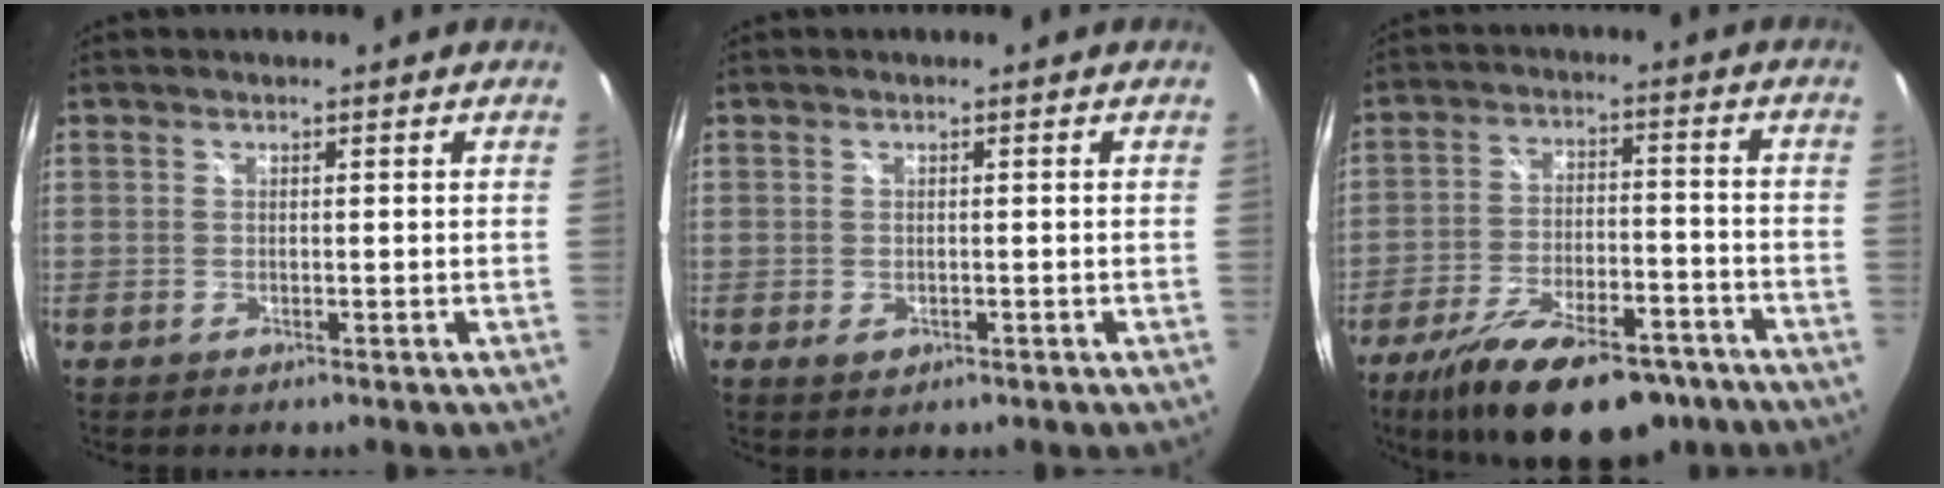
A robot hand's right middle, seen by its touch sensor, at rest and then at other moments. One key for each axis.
{"total": 1.6, "fx": -0.5, "fy": 1.2, "fz": 1.0, "tx": -0.016, "ty": -0.004, "tz": -0.006}
{"total": 20.4, "fx": -14.8, "fy": 8.1, "fz": 11.5, "tx": -0.214, "ty": -0.023, "tz": -0.221}